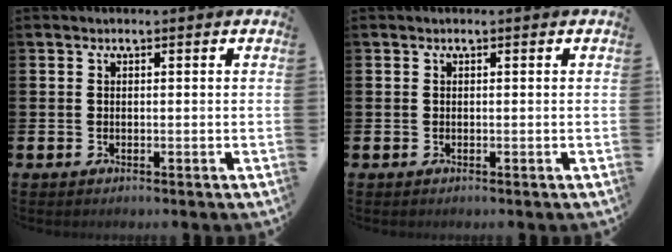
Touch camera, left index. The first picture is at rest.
{"total": 0.0}